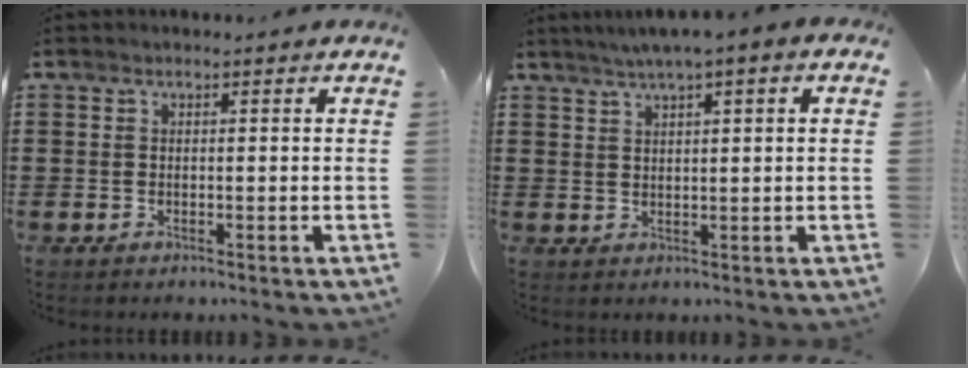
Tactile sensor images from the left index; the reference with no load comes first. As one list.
[{"total": 2.3, "force": [1.2, 0.1, 1.9], "torque": [-0.038, 0.003, 0.020]}]